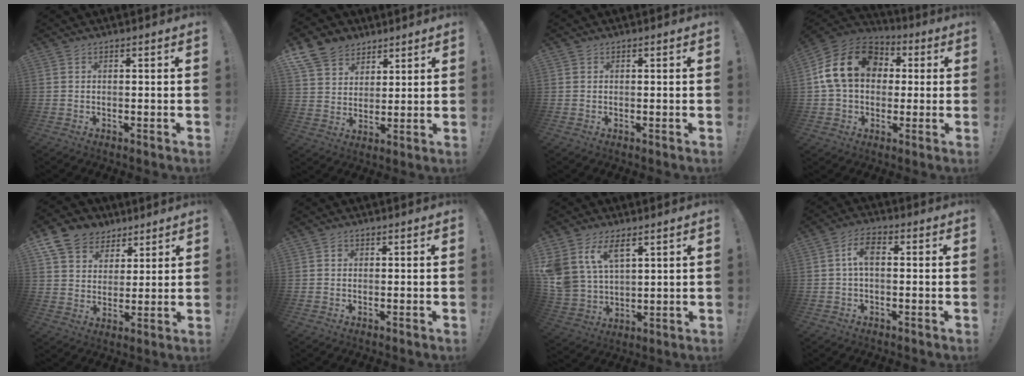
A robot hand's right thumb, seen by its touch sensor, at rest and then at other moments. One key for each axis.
{"total": 10.2, "fx": 7.2, "fy": 7.0, "fz": 2.1, "tx": -0.036, "ty": -0.051, "tz": 0.144}
{"total": 0.5, "fx": 0.3, "fy": 0.4, "fz": -0.2, "tx": 0.011, "ty": -0.002, "tz": 0.003}
{"total": 19.0, "fx": 4.3, "fy": 13.8, "fz": 12.3, "tx": -0.209, "ty": 0.008, "tz": 0.082}
{"total": 11.2, "fx": 6.9, "fy": 8.3, "fz": 2.8, "tx": -0.048, "ty": -0.045, "tz": 0.140}
{"total": 1.1, "fx": 0.1, "fy": 1.0, "fz": 0.2, "tx": 0.003, "ty": 0.000, "tz": 0.001}
{"total": 11.6, "fx": 6.7, "fy": 7.1, "fz": 6.3, "tx": -0.141, "ty": -0.032, "tz": 0.133}
{"total": 5.8, "fx": 0.3, "fy": 3.1, "fz": 4.8, "tx": -0.090, "ty": 0.010, "tz": 0.005}